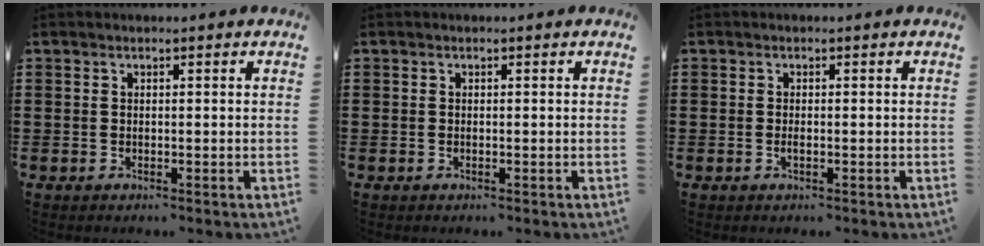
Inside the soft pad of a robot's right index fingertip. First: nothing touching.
{"total": 0.0}
{"total": 0.7, "force": [-0.2, 0.2, 0.7], "torque": [-0.013, -0.005, -0.003]}